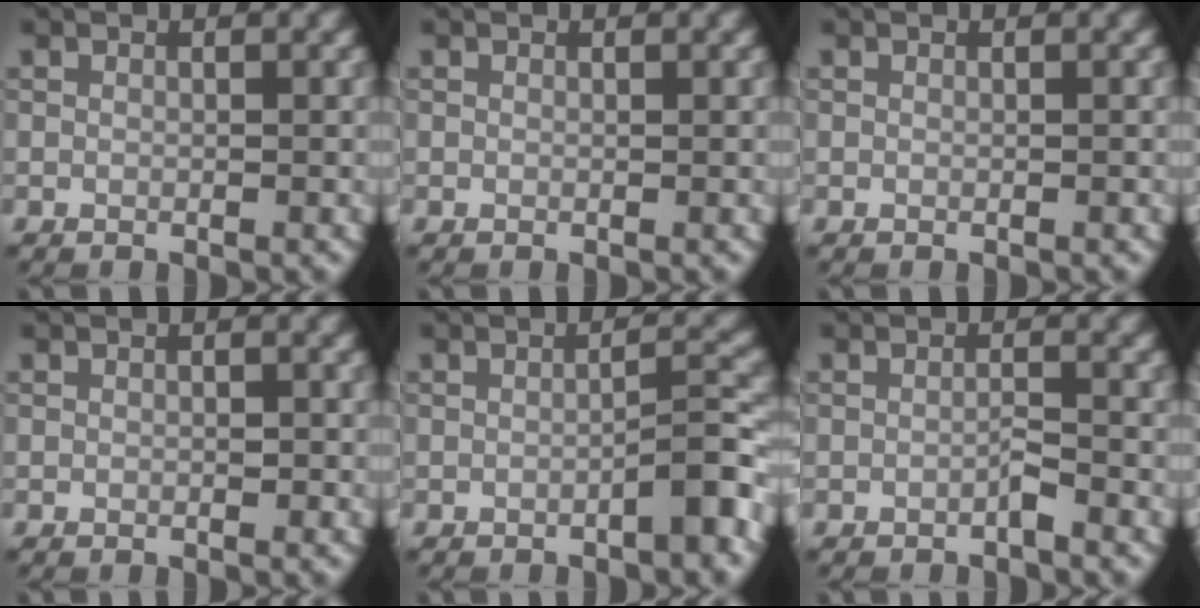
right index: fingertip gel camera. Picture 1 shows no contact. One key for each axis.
{"total": 0.0}
{"total": 0.0}
{"total": 0.5, "fx": -0.1, "fy": 0.2, "fz": 0.5, "tx": -0.009, "ty": 0.002, "tz": -0.001}
{"total": 3.1, "fx": -1.7, "fy": 0.4, "fz": 2.6, "tx": -0.036, "ty": 0.019, "tz": -0.028}
{"total": 1.0, "fx": -0.6, "fy": 0.0, "fz": 0.7, "tx": -0.012, "ty": 0.006, "tz": -0.014}